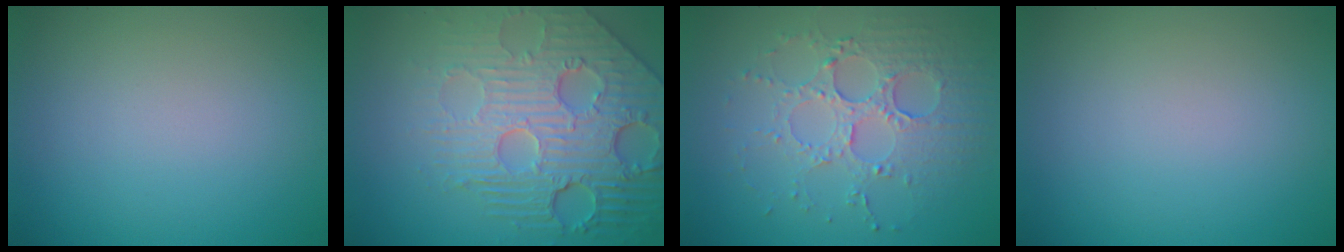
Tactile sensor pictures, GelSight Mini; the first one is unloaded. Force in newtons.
{"total": 8.6, "press": 5.9, "slide": 6.2}
{"total": 4.0, "press": 3.7, "slide": 1.4}
{"total": 0.0}